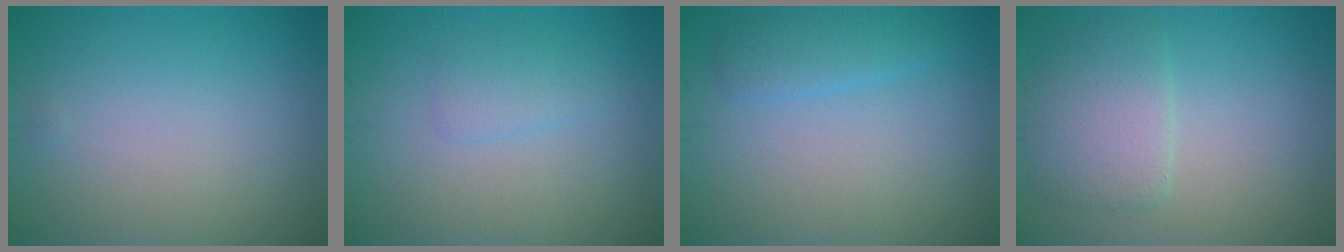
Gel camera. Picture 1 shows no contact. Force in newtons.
{"total": 1.6, "press": 1.6, "slide": 0.1}
{"total": 1.9, "press": 1.9, "slide": 0.2}
{"total": 3.9, "press": 3.8, "slide": 0.2}